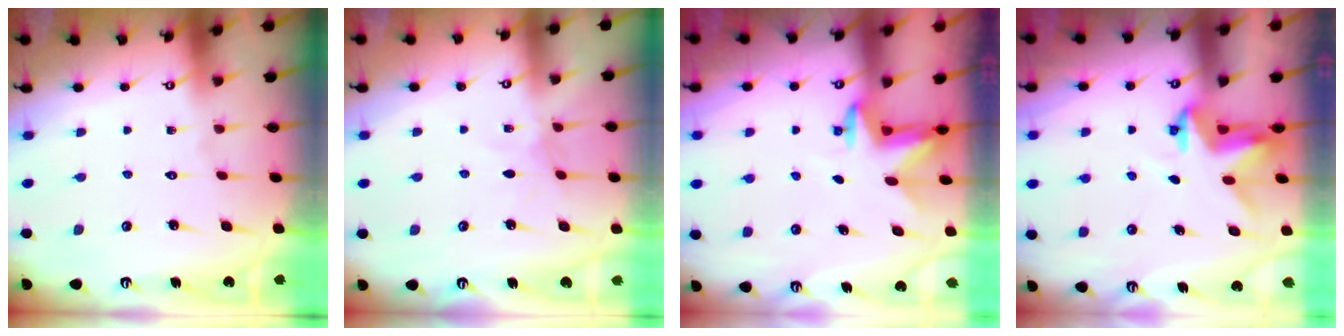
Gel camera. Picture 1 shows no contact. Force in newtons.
{"total": 2.7, "press": 2.7, "slide": 0.4}
{"total": 3.2, "press": 3.1, "slide": 0.7}
{"total": 3.3, "press": 3.3, "slide": 0.2}